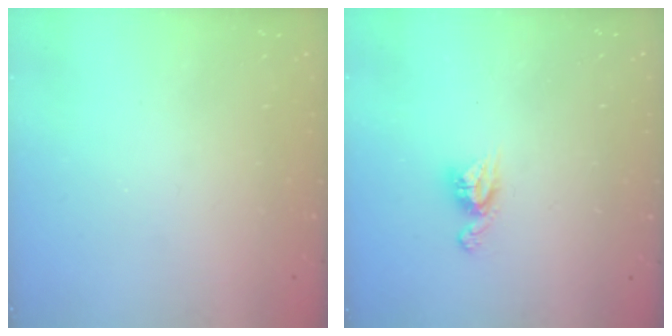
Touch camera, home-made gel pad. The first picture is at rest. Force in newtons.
{"total": 6.7, "press": 6.7, "slide": 0.4}